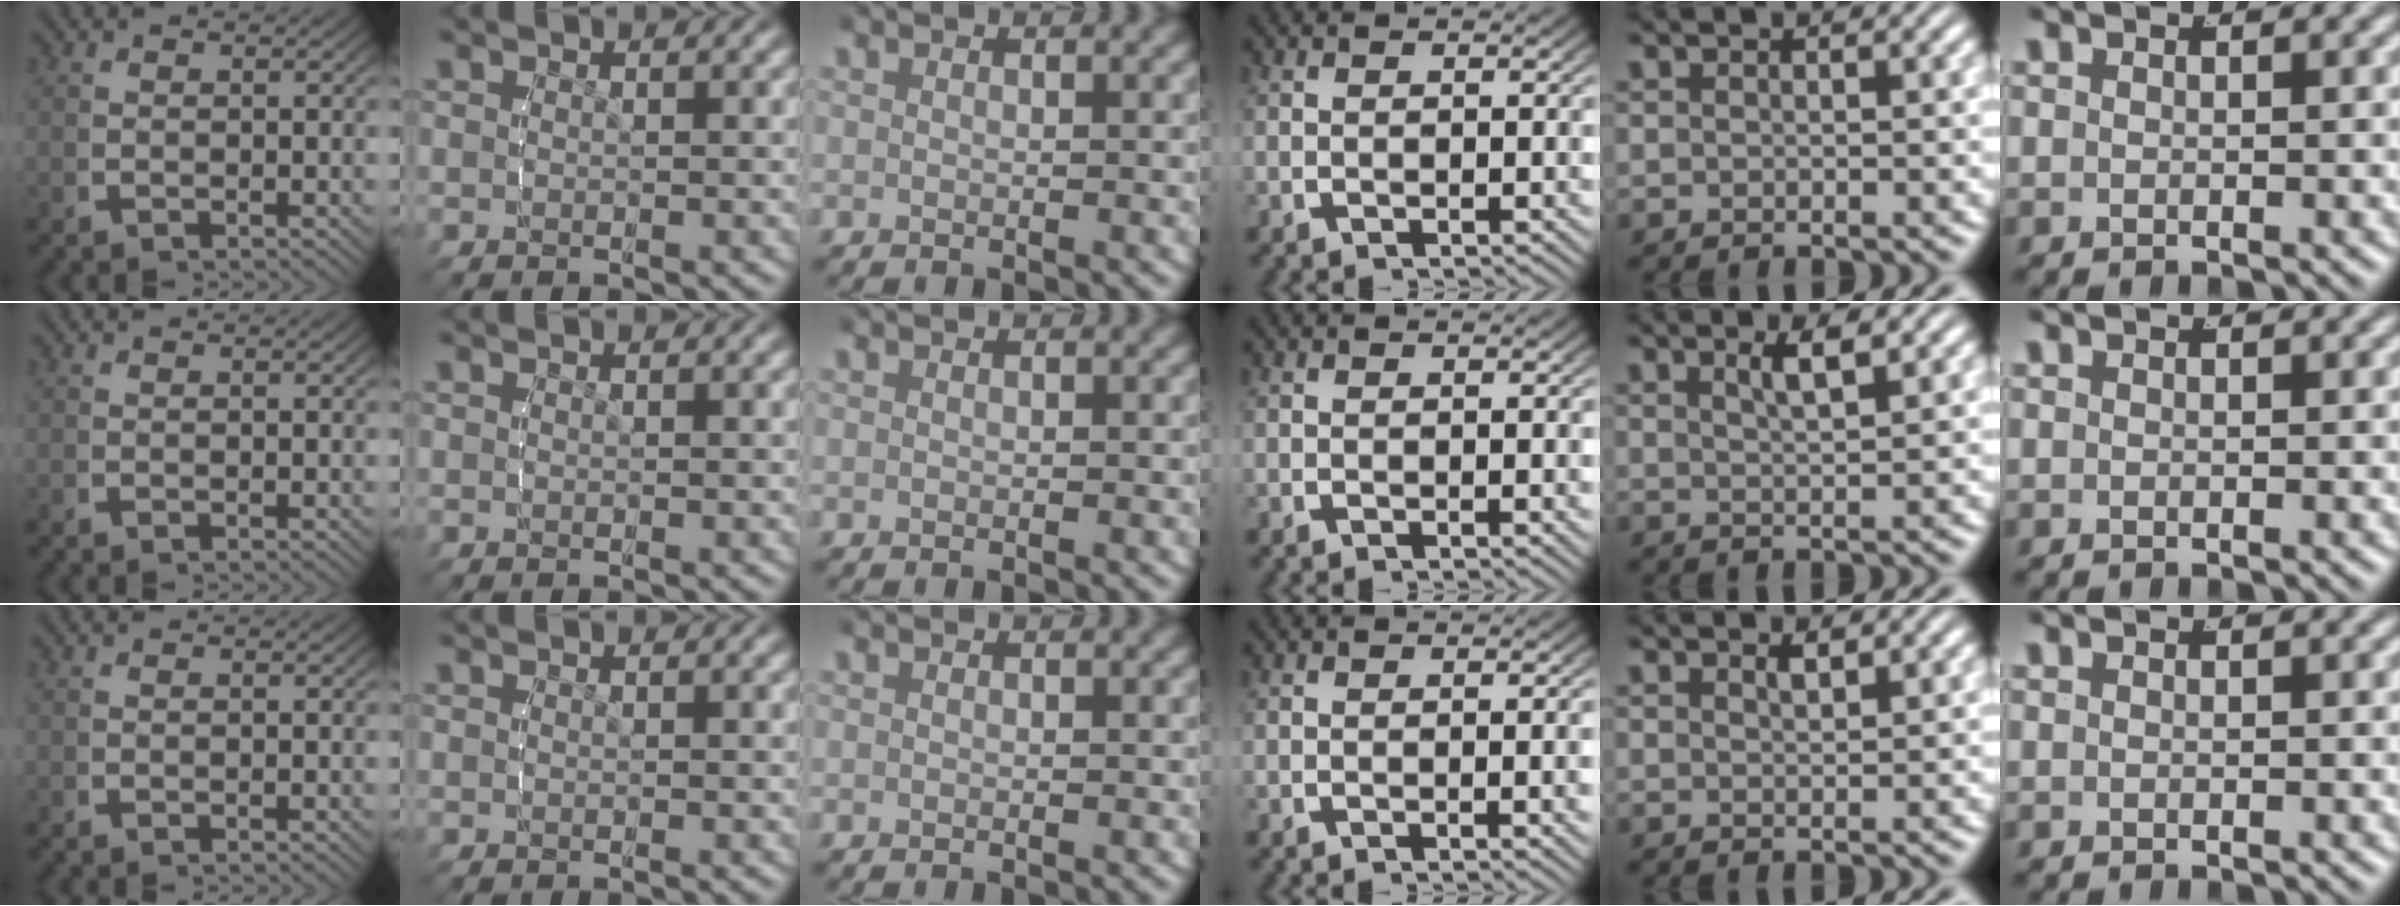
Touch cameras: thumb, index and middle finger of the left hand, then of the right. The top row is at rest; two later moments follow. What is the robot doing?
{"motion": "lift_and_place", "object": "cubes"}